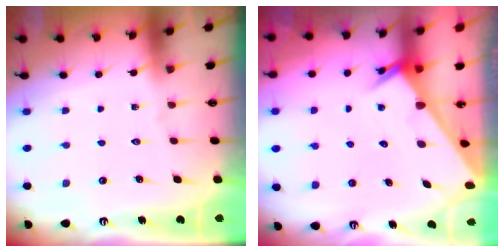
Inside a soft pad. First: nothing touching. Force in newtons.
{"total": 2.0, "press": 2.0, "slide": 0.0}